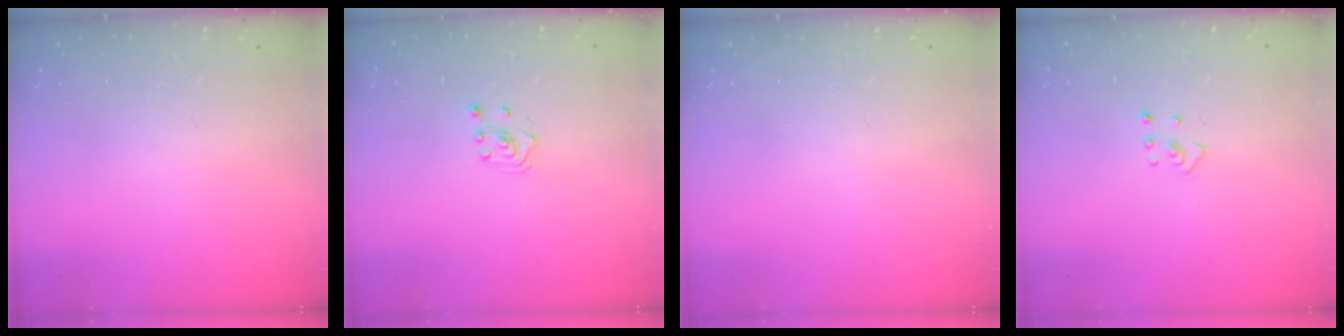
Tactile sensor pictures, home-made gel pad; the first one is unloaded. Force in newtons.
{"total": 1.9, "press": 1.7, "slide": 0.8}
{"total": 0.0}
{"total": 2.4, "press": 2.3, "slide": 0.4}